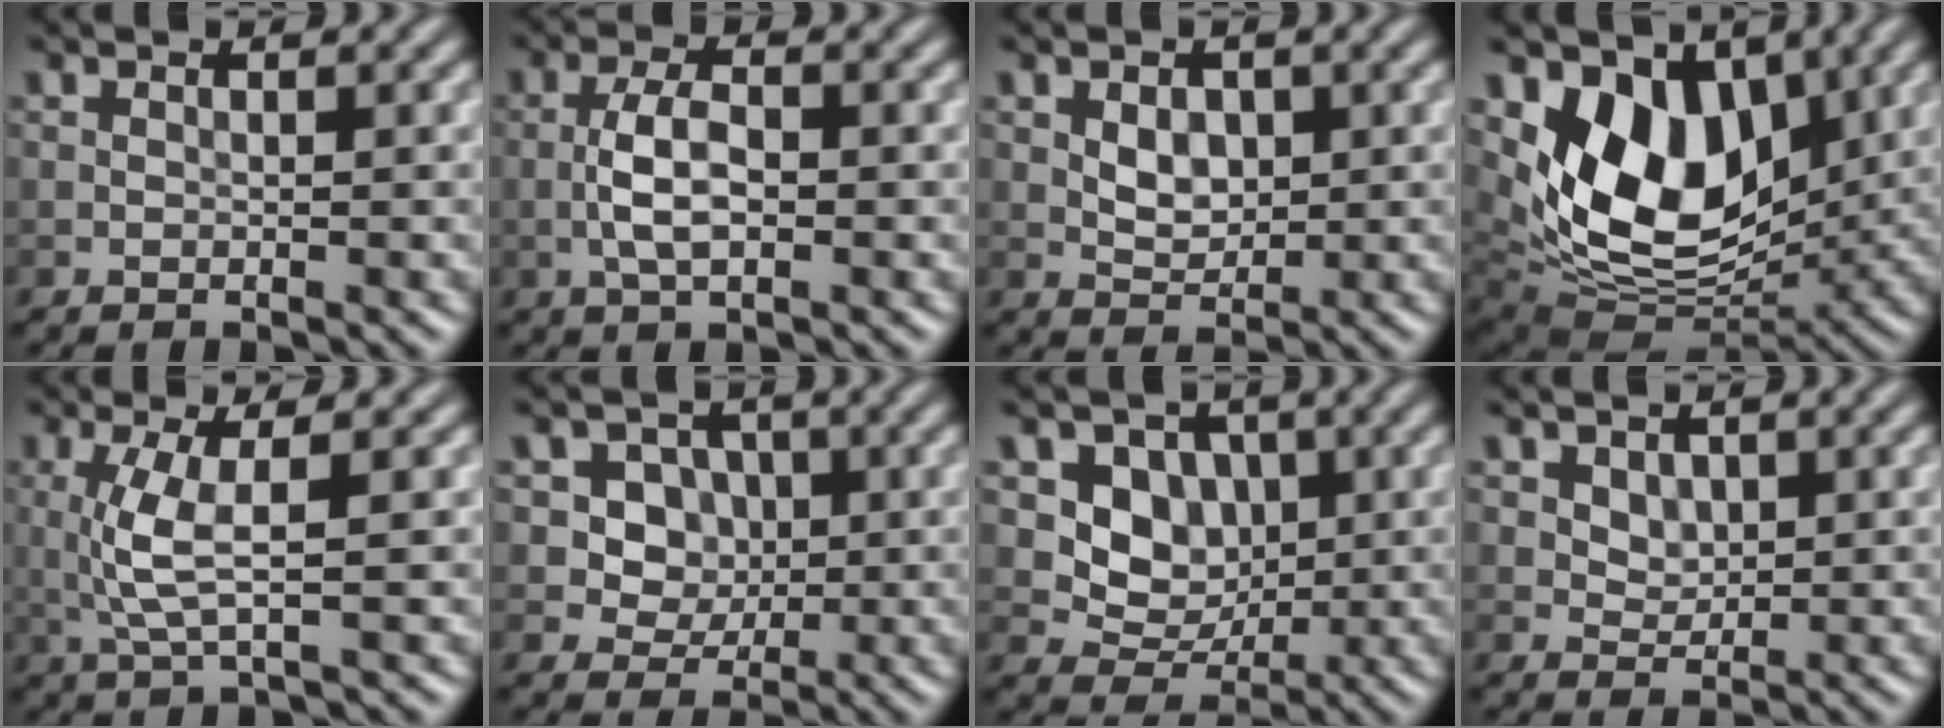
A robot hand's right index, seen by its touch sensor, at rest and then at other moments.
{"total": 3.5, "force": [-0.7, 1.4, 3.1], "torque": [-0.060, 0.005, -0.018]}
{"total": 2.4, "force": [0.4, 1.7, 1.7], "torque": [-0.027, -0.002, 0.008]}
{"total": 10.2, "force": [2.9, 6.3, 7.4], "torque": [-0.128, -0.021, 0.051]}
{"total": 3.4, "force": [0.2, 0.6, 3.3], "torque": [-0.080, 0.000, 0.008]}
{"total": 5.0, "force": [1.2, 4.3, 2.1], "torque": [-0.031, -0.005, 0.021]}
{"total": 5.0, "force": [0.8, 4.2, 2.6], "torque": [-0.043, -0.007, 0.009]}
{"total": 1.9, "force": [0.9, 1.4, 0.9], "torque": [-0.015, -0.008, 0.027]}